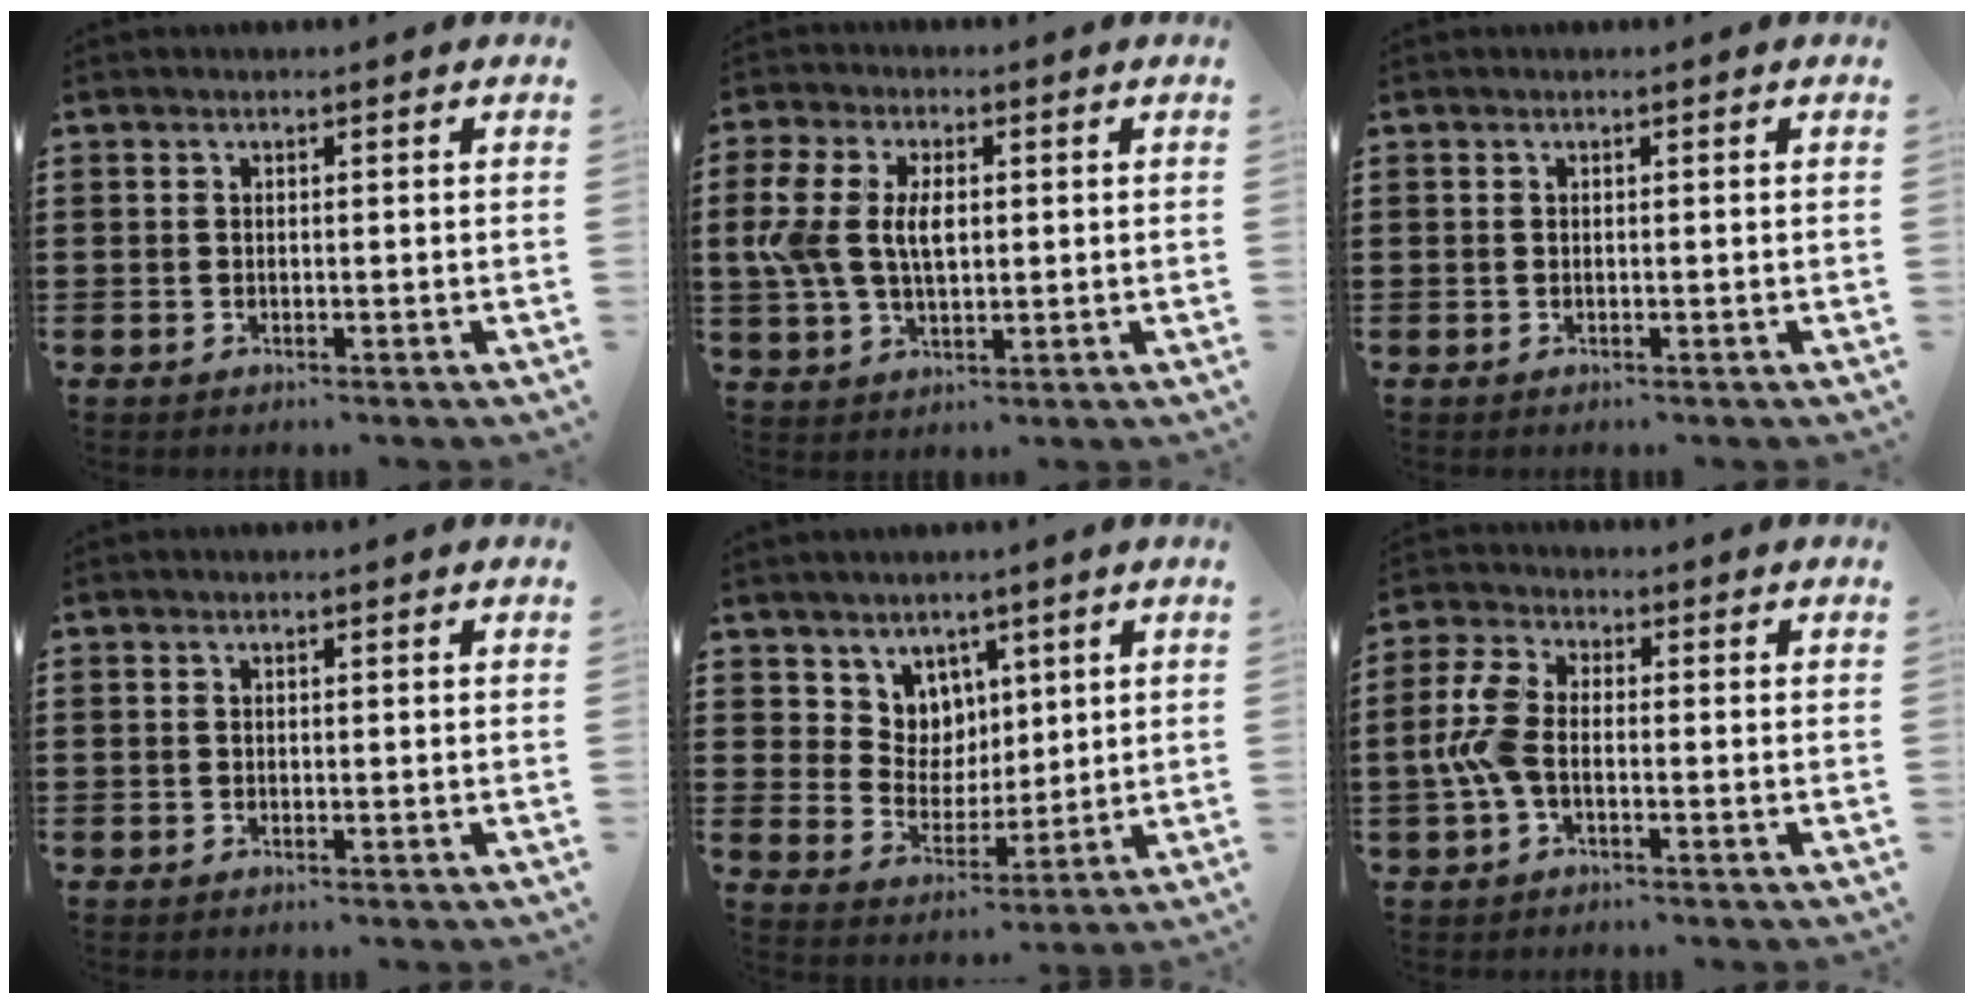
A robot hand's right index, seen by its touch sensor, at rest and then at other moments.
{"total": 7.4, "force": [0.7, 4.1, 6.1], "torque": [-0.151, 0.003, 0.004]}
{"total": 0.0}
{"total": 0.0}
{"total": 6.2, "force": [4.1, 4.6, -0.2], "torque": [-0.034, -0.012, 0.079]}
{"total": 6.3, "force": [-1.1, 3.4, 5.2], "torque": [-0.135, -0.003, -0.029]}